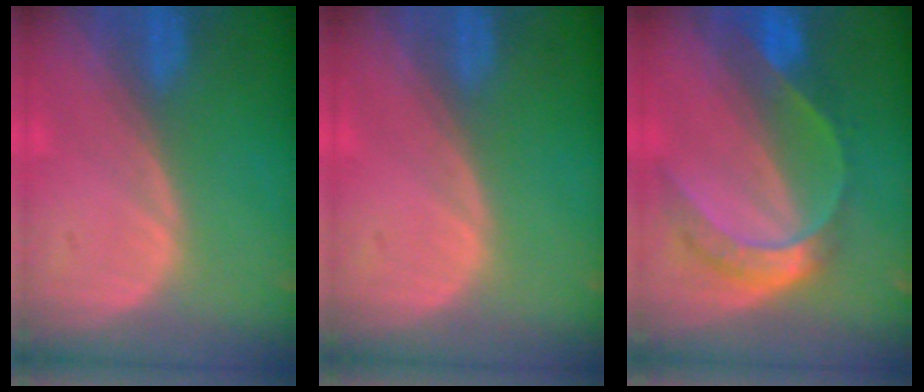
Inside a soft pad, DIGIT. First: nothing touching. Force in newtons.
{"total": 0.0}
{"total": 7.9, "press": 6.5, "slide": 4.4}